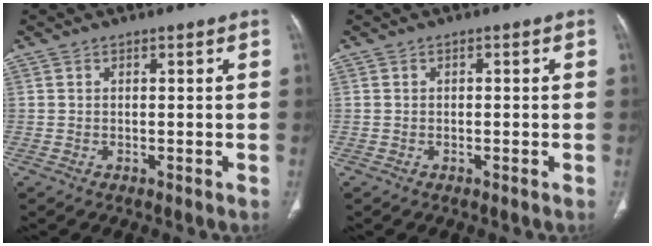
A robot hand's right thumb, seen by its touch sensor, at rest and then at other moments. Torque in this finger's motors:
{"motor_torque": [-0.16, -0.16, -0.20, 0.17, -0.07]}